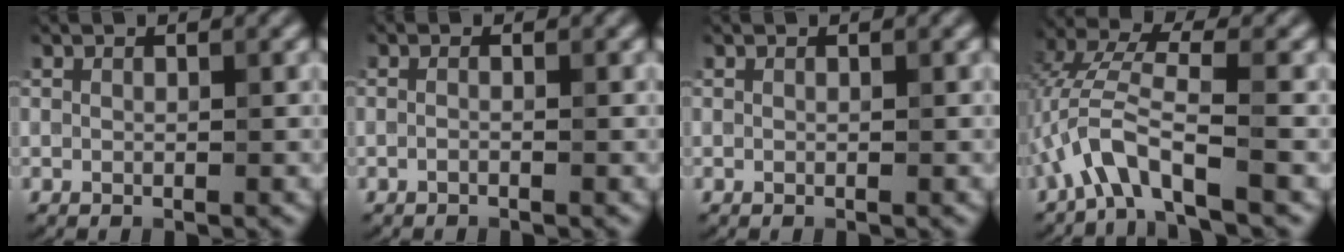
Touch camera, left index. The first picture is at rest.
{"total": 0.5, "force": [-0.4, 0.0, 0.4], "torque": [-0.011, -0.004, -0.010]}
{"total": 0.0}
{"total": 4.8, "force": [-2.4, 0.9, 4.0], "torque": [-0.083, 0.018, -0.049]}